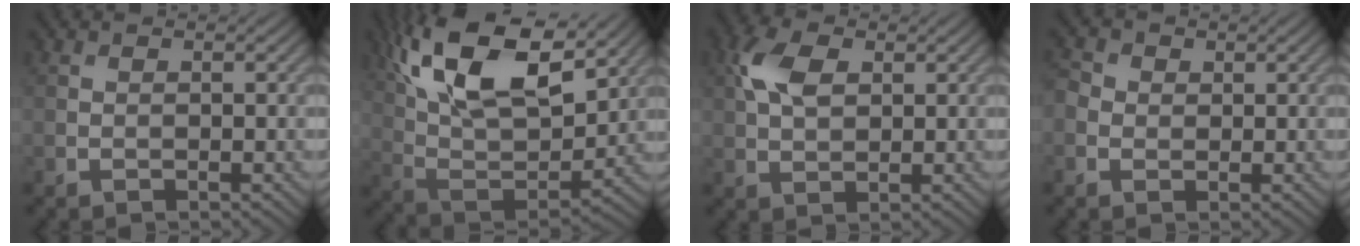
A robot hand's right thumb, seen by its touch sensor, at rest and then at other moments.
{"total": 18.6, "force": [10.2, 8.4, 13.1], "torque": [-0.281, 0.033, 0.166]}
{"total": 5.6, "force": [1.8, 3.4, 4.1], "torque": [-0.101, 0.009, 0.028]}
{"total": 2.5, "force": [0.1, 2.3, 1.0], "torque": [-0.027, 0.004, -0.003]}